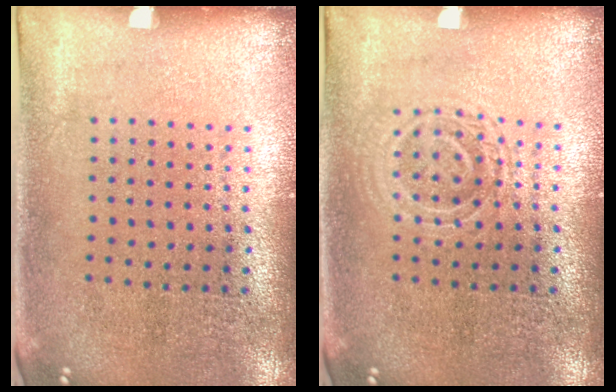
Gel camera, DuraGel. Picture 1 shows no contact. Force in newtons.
{"total": 2.0, "press": 2.0, "slide": 0.4}